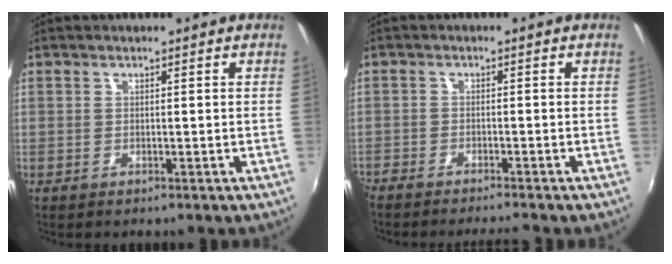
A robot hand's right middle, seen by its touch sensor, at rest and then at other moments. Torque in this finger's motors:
{"motor_torque": [0.13, -0.13, 0.04, 0.04]}